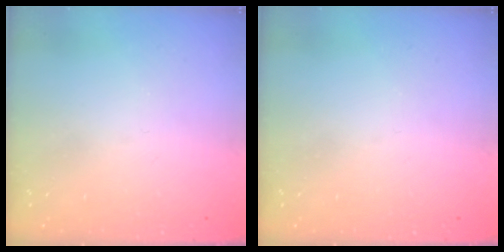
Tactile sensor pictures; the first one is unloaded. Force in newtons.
{"total": 0.0}